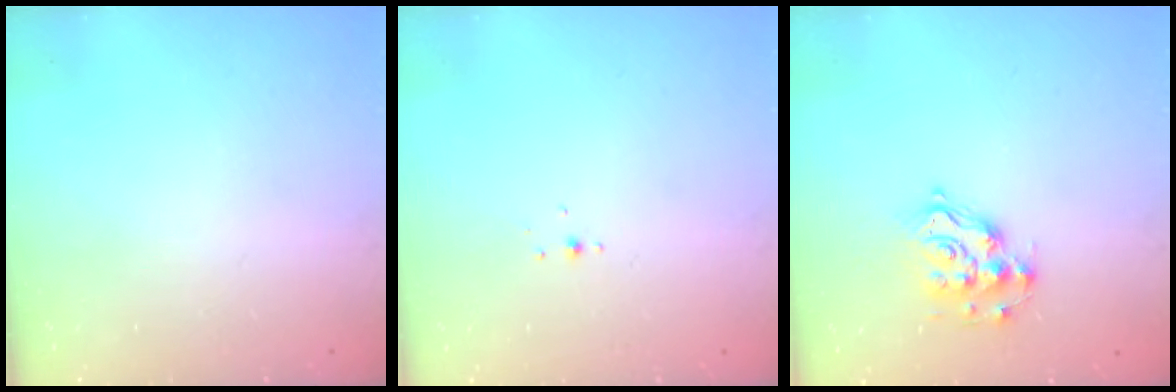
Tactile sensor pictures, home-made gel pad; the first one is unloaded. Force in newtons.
{"total": 3.0, "press": 2.9, "slide": 0.8}
{"total": 11.1, "press": 11.1, "slide": 0.6}